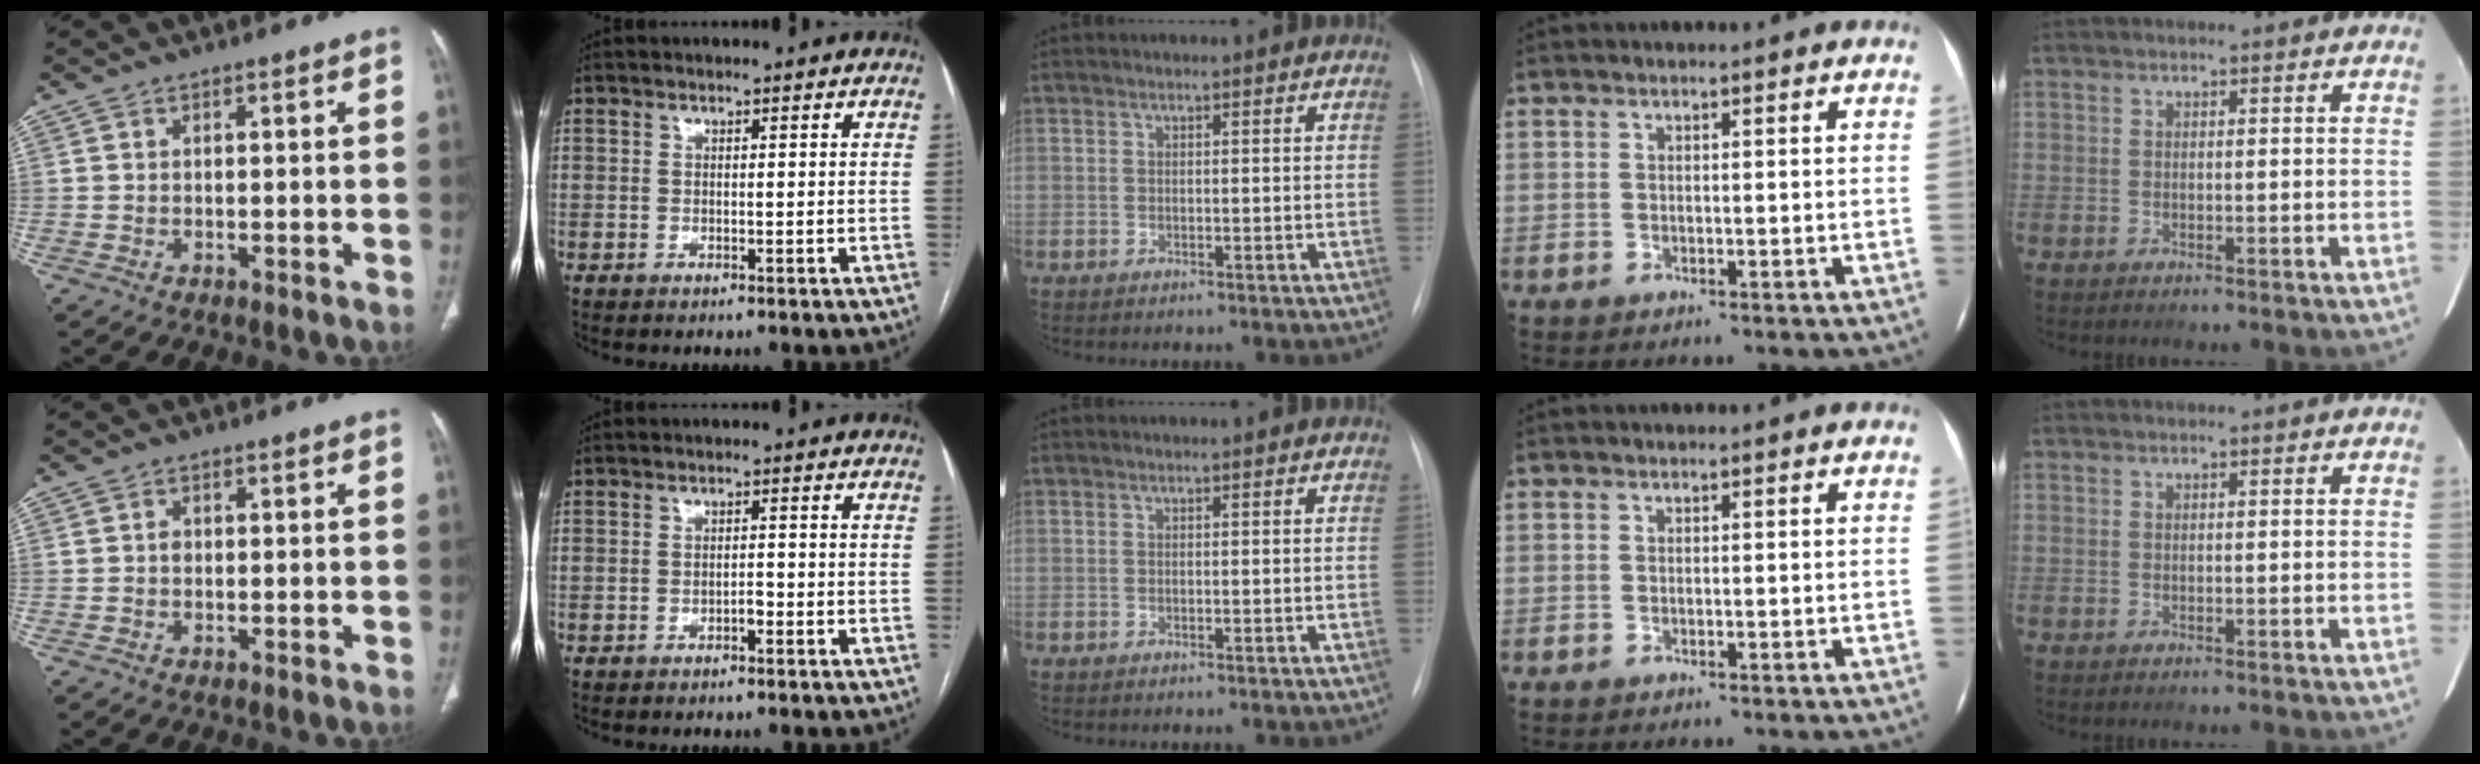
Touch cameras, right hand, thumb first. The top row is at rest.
{"thumb": {"total": 1.0, "force": [0.0, 0.8, 0.6], "torque": [-0.007, 0.003, -0.002]}, "index": {"total": 1.2, "force": [-0.7, 0.4, 0.9], "torque": [-0.013, 0.002, -0.012]}}